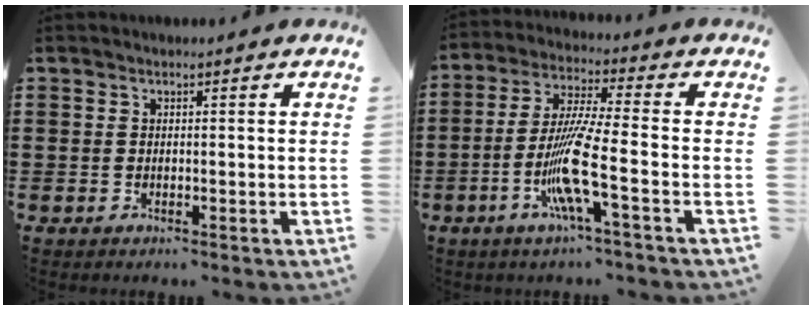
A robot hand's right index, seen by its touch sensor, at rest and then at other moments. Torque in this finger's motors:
{"motor_torque": [2.14, 0.00, 0.39, 0.17]}